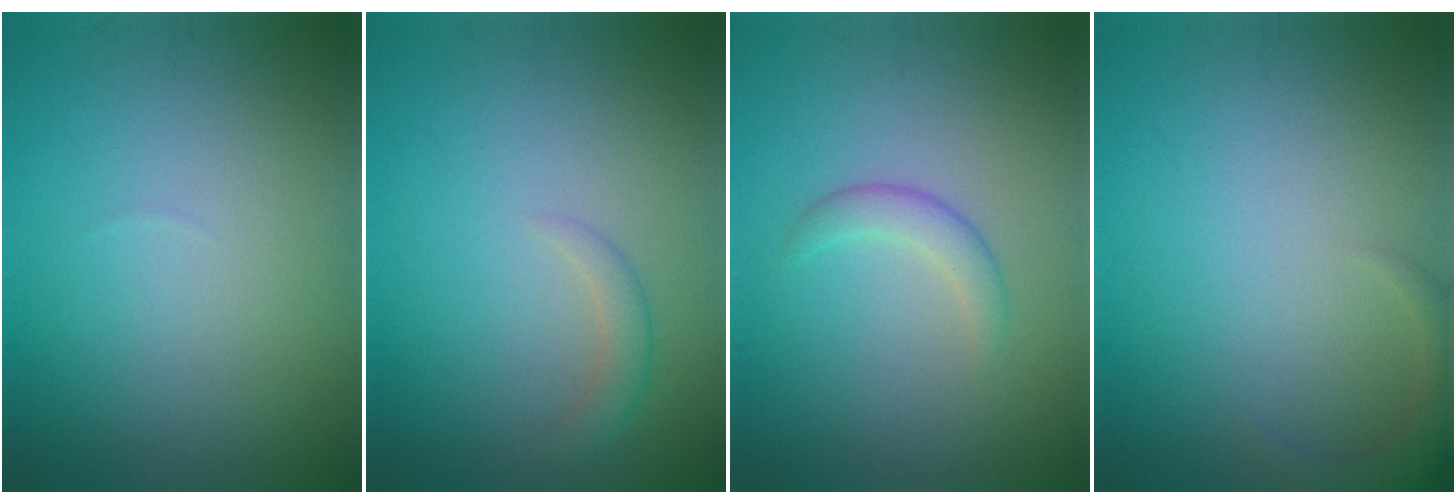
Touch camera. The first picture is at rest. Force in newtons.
{"total": 1.5, "press": 1.5, "slide": 0.1}
{"total": 1.8, "press": 1.8, "slide": 0.1}
{"total": 2.6, "press": 2.6, "slide": 0.3}